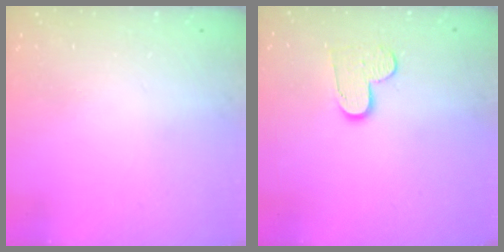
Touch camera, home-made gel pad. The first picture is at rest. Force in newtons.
{"total": 9.1, "press": 9.1, "slide": 0.7}